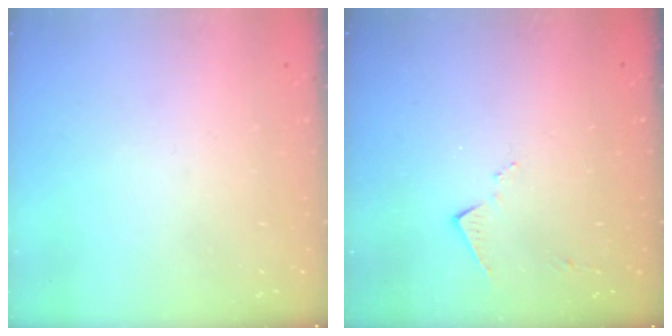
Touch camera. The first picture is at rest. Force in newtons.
{"total": 7.8, "press": 7.8, "slide": 0.4}